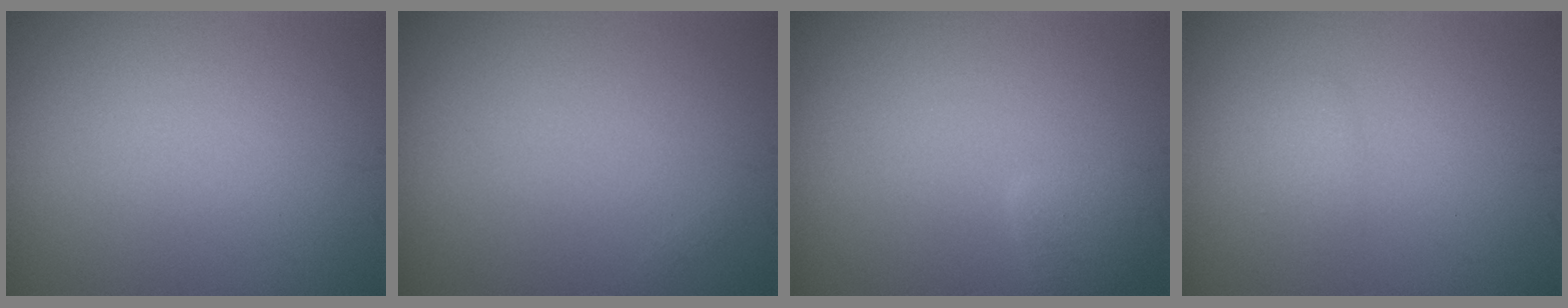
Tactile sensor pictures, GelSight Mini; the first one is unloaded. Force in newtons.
{"total": 0.0}
{"total": 1.5, "press": 1.5, "slide": 0.2}
{"total": 1.0, "press": 1.0, "slide": 0.1}